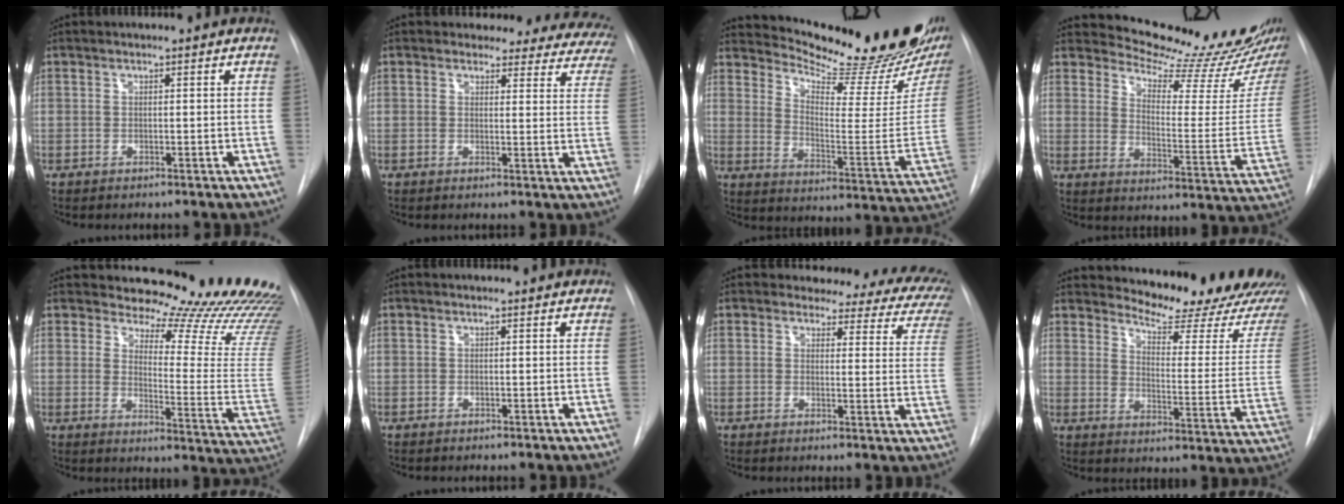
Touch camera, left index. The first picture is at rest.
{"total": 15.7, "force": [14.4, 5.9, 2.2], "torque": [0.002, -0.057, 0.128]}
{"total": 22.0, "force": [19.5, 1.7, 10.1], "torque": [-0.155, -0.109, 0.255]}
{"total": 16.3, "force": [15.5, 0.2, 5.2], "torque": [-0.076, -0.114, 0.194]}
{"total": 22.4, "force": [21.0, 3.9, 6.4], "torque": [-0.073, -0.152, 0.228]}
{"total": 0.0}
{"total": 14.4, "force": [12.6, 5.5, 4.4], "torque": [-0.018, -0.052, 0.102]}
{"total": 17.5, "force": [16.8, 1.2, 4.7], "torque": [-0.063, -0.117, 0.198]}